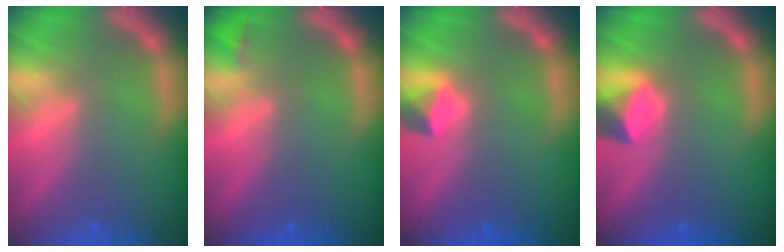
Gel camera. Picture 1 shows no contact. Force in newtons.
{"total": 0.9}
{"total": 1.9}
{"total": 3.0}